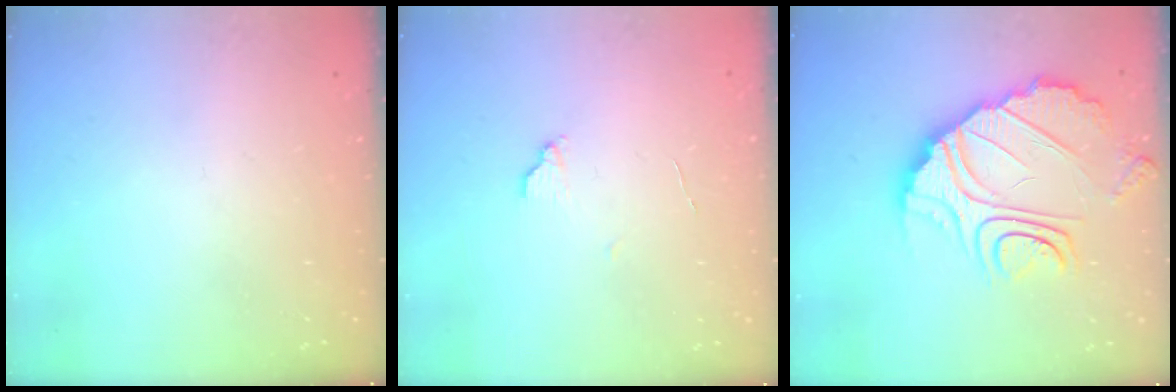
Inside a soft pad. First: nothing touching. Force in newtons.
{"total": 4.3, "press": 4.3, "slide": 0.4}
{"total": 14.3, "press": 14.2, "slide": 1.3}